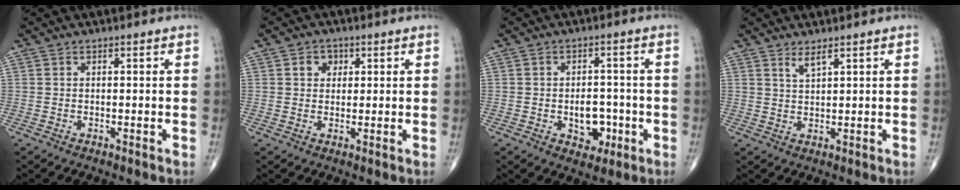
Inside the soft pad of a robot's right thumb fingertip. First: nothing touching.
{"total": 3.2, "force": [1.1, 2.6, 1.4], "torque": [-0.001, -0.001, 0.014]}
{"total": 6.4, "force": [-1.6, 4.4, 4.3], "torque": [-0.031, 0.014, -0.016]}
{"total": 2.4, "force": [1.7, 0.4, 1.6], "torque": [-0.033, -0.013, 0.037]}